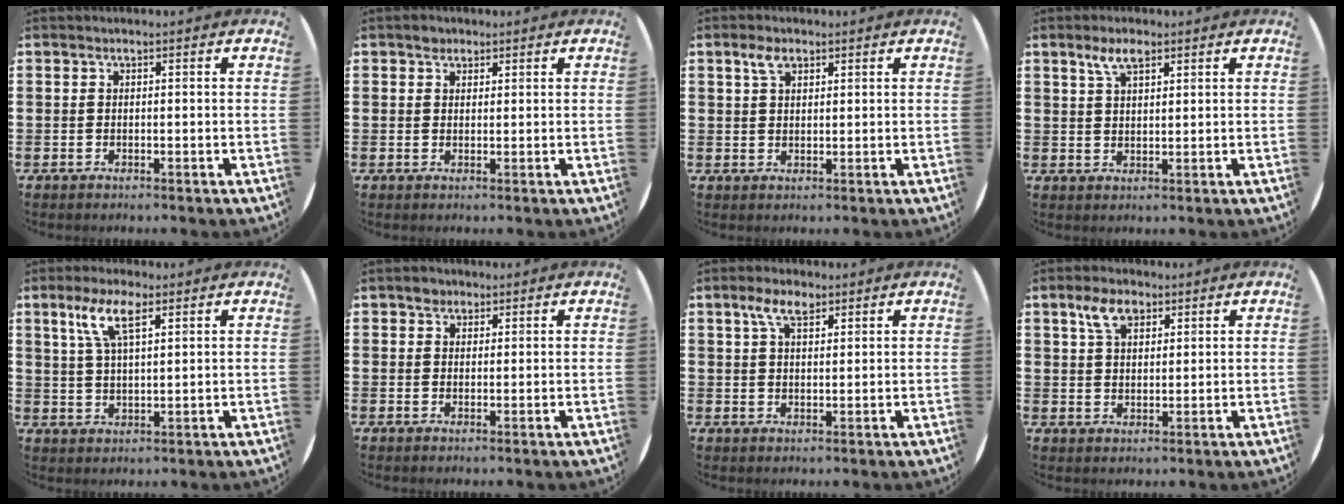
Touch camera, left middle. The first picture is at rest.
{"total": 1.5, "force": [1.2, 0.8, 0.1], "torque": [0.005, -0.001, 0.022]}
{"total": 2.7, "force": [1.8, 1.4, 1.4], "torque": [-0.023, 0.004, 0.031]}
{"total": 3.4, "force": [2.4, 1.3, 2.1], "torque": [-0.038, 0.004, 0.040]}
{"total": 6.2, "force": [3.6, 1.9, 4.7], "torque": [-0.104, 0.010, 0.063]}
{"total": 1.8, "force": [1.4, 1.0, 0.1], "torque": [0.005, 0.001, 0.026]}
{"total": 4.6, "force": [3.0, 1.8, 3.0], "torque": [-0.064, 0.009, 0.054]}
{"total": 4.7, "force": [3.0, 2.6, 2.6], "torque": [-0.052, 0.007, 0.052]}